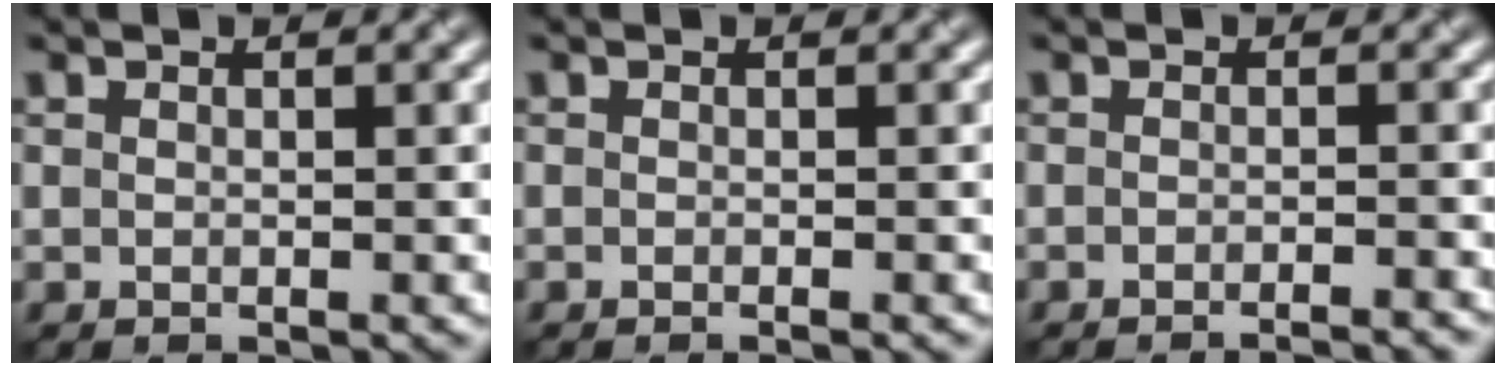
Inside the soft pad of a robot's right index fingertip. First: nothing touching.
{"total": 0.6, "force": [-0.5, 0.1, 0.4], "torque": [-0.003, -0.005, -0.009]}
{"total": 2.8, "force": [-2.5, 0.3, 1.3], "torque": [-0.009, 0.007, -0.037]}